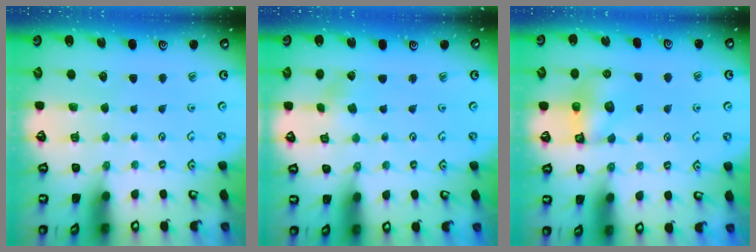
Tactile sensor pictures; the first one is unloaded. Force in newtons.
{"total": 0.7, "press": 0.7, "slide": 0.0}
{"total": 6.9, "press": 6.9, "slide": 0.2}